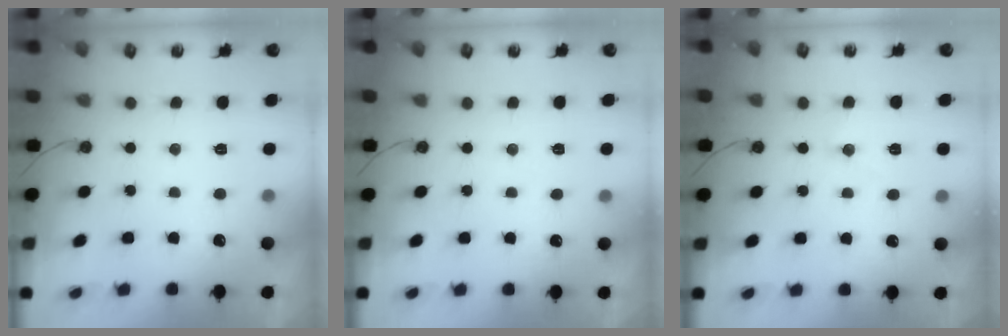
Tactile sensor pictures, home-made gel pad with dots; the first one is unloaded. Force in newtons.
{"total": 3.1, "press": 3.0, "slide": 0.5}
{"total": 6.6, "press": 6.6, "slide": 0.4}